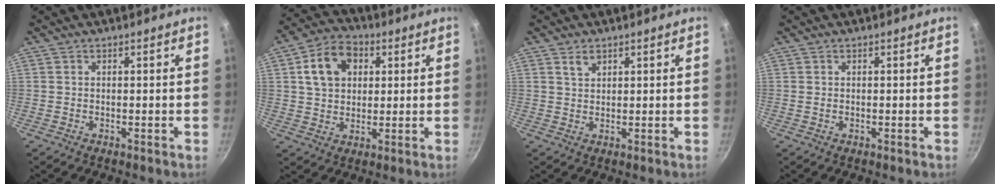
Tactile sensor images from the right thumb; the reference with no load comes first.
{"total": 11.1, "force": [3.2, 8.3, 6.7], "torque": [-0.094, 0.012, 0.044]}
{"total": 2.1, "force": [1.5, 1.2, 0.8], "torque": [-0.010, -0.005, 0.028]}
{"total": 0.0}